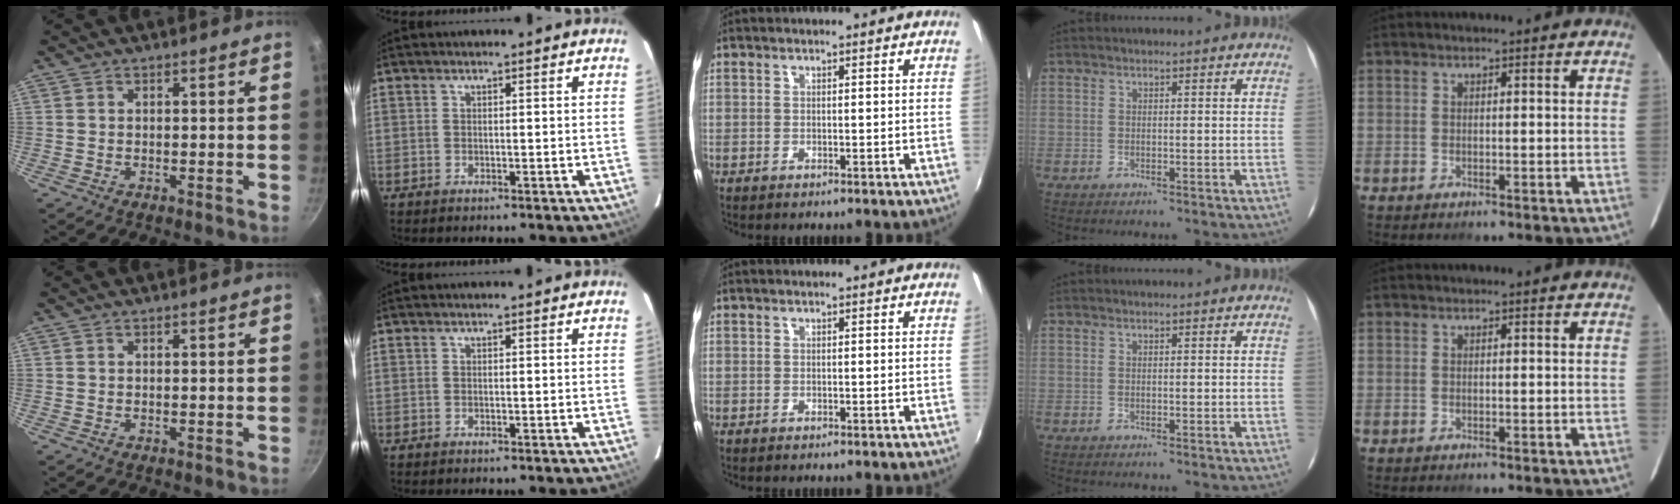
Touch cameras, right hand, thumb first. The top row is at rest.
{}